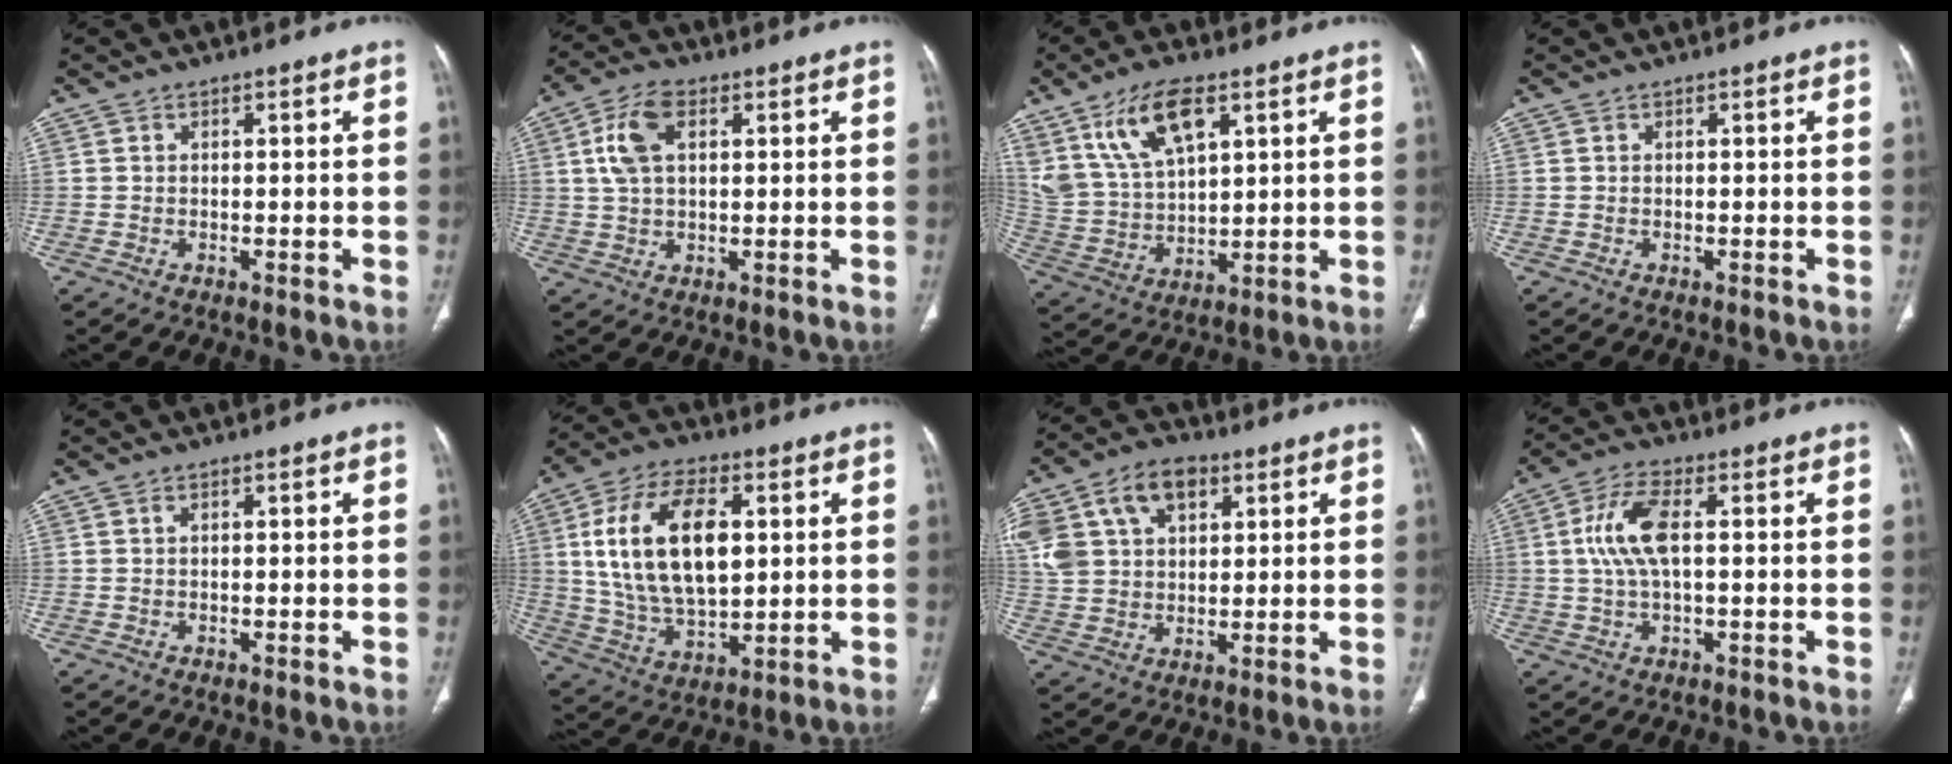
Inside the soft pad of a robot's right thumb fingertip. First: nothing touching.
{"total": 8.3, "force": [2.6, 4.6, 6.4], "torque": [-0.131, 0.010, 0.051]}
{"total": 14.7, "force": [8.0, 7.0, 10.2], "torque": [-0.186, -0.022, 0.167]}
{"total": 0.0}
{"total": 0.7, "force": [0.3, 0.3, 0.5], "torque": [-0.010, 0.004, 0.007]}
{"total": 20.2, "force": [4.0, 10.9, 16.5], "torque": [-0.293, -0.007, 0.078]}
{"total": 18.2, "force": [7.2, 12.3, 11.2], "torque": [-0.229, 0.019, 0.132]}
{"total": 8.7, "force": [1.1, 3.6, 7.8], "torque": [-0.177, 0.015, 0.021]}